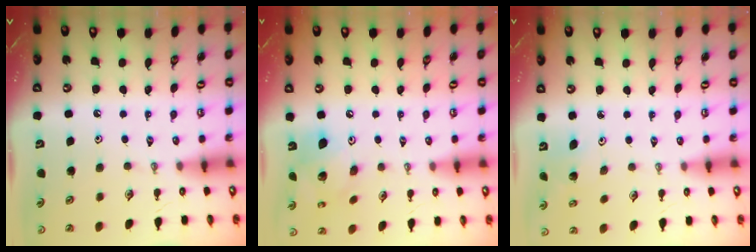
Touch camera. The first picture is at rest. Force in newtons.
{"total": 14.3, "press": 14.2, "slide": 1.7}
{"total": 3.1, "press": 3.1, "slide": 0.1}